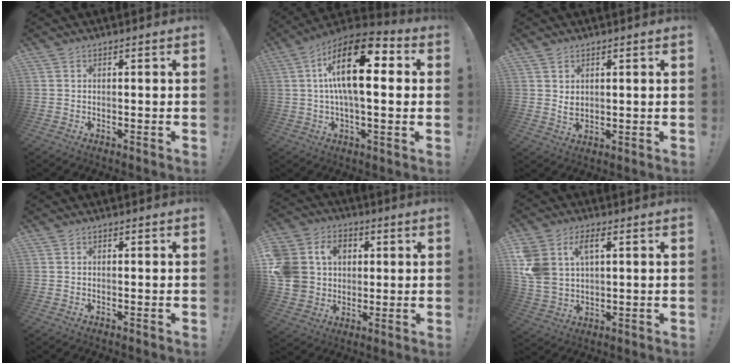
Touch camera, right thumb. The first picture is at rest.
{"total": 19.4, "force": [4.2, 7.7, 17.3], "torque": [-0.298, -0.008, 0.062]}
{"total": 3.0, "force": [1.4, 2.1, 1.6], "torque": [-0.009, -0.012, 0.023]}
{"total": 0.0}
{"total": 13.9, "force": [2.1, 12.3, 6.0], "torque": [-0.123, 0.003, 0.048]}
{"total": 9.5, "force": [4.0, 6.2, 5.9], "torque": [-0.133, -0.006, 0.075]}